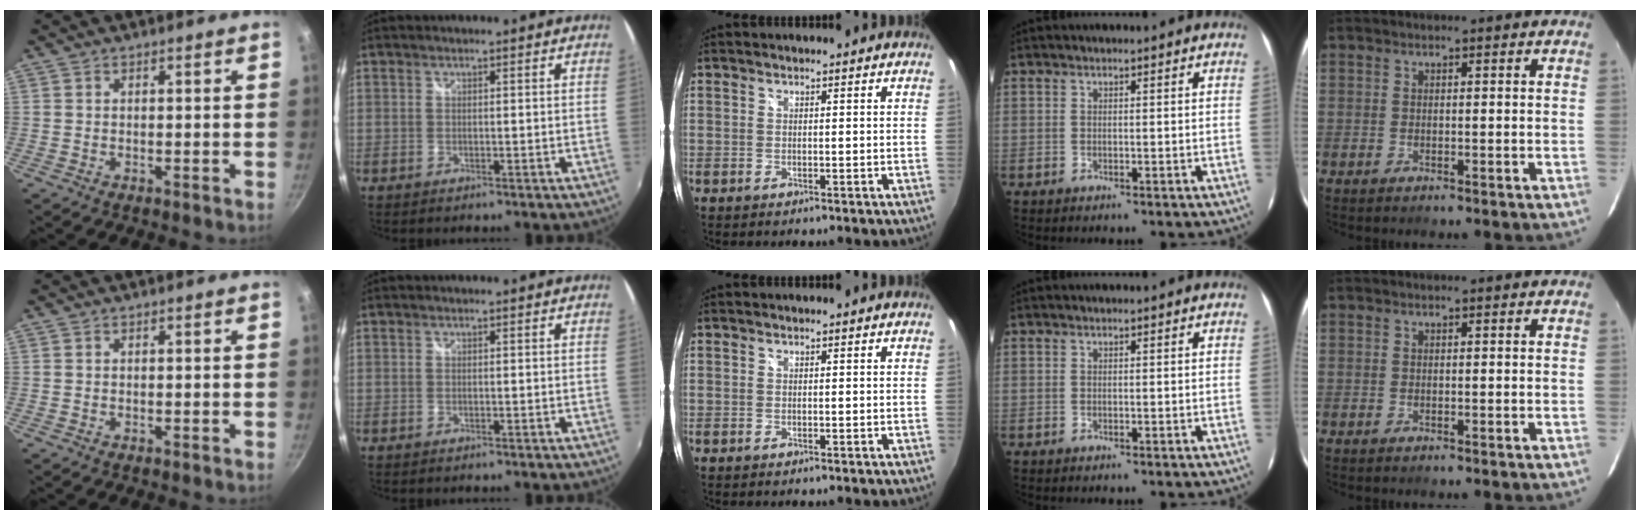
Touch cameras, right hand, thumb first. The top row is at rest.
{}